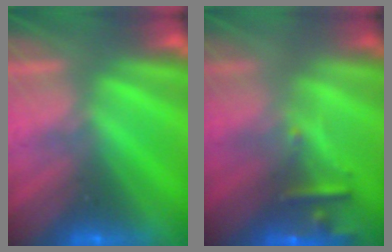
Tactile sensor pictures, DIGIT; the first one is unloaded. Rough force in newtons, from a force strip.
{"total": 2.4}